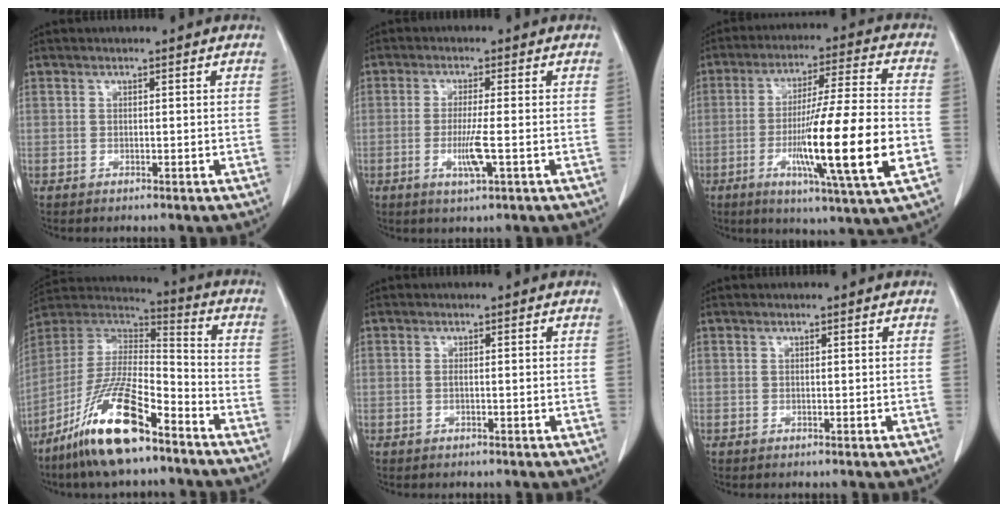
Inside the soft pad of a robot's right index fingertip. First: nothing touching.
{"total": 4.7, "force": [-1.2, -0.1, 4.5], "torque": [-0.091, -0.012, -0.022]}
{"total": 18.5, "force": [-4.5, -0.1, 17.9], "torque": [-0.297, -0.017, -0.075]}
{"total": 17.2, "force": [-11.1, 3.7, 12.6], "torque": [-0.262, -0.008, -0.205]}
{"total": 0.8, "force": [-0.1, 0.1, 0.8], "torque": [-0.016, -0.001, 0.001]}
{"total": 0.0}